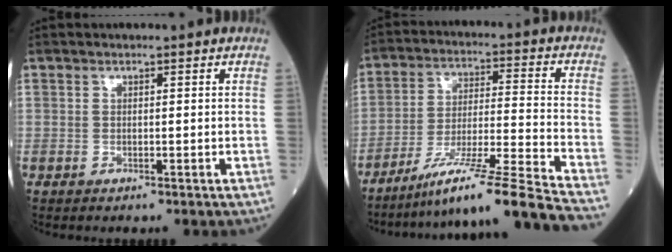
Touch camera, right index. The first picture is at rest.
{"total": 19.0, "force": [-16.0, -2.7, 10.0], "torque": [-0.147, -0.003, -0.263]}